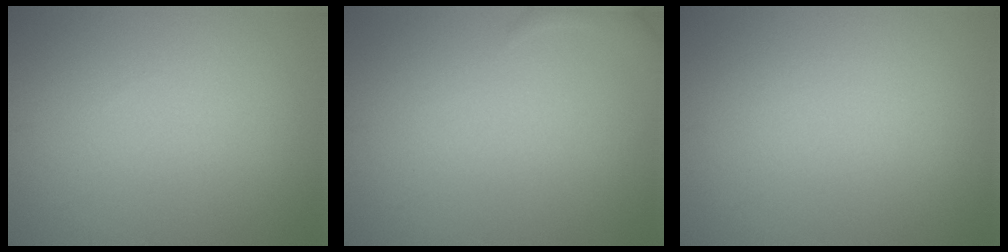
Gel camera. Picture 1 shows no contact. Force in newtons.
{"total": 1.7, "press": 1.7, "slide": 0.2}
{"total": 0.0}